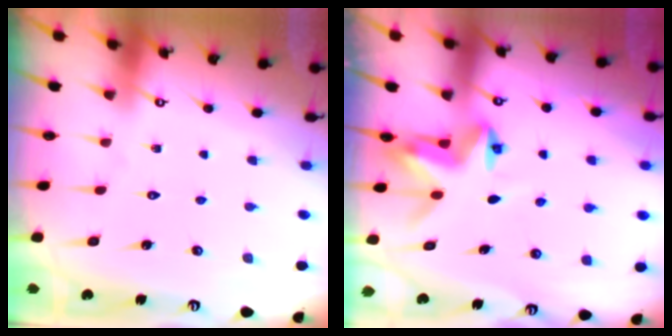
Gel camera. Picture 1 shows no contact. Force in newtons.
{"total": 4.0, "press": 3.9, "slide": 0.5}